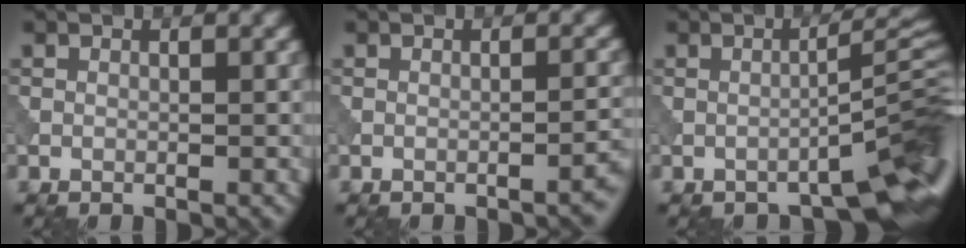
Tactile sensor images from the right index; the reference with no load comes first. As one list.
[{"total": 1.9, "force": [-1.1, 0.5, 1.5], "torque": [-0.013, 0.010, -0.018]}, {"total": 6.4, "force": [-3.7, 1.1, 5.1], "torque": [-0.057, 0.014, -0.059]}]